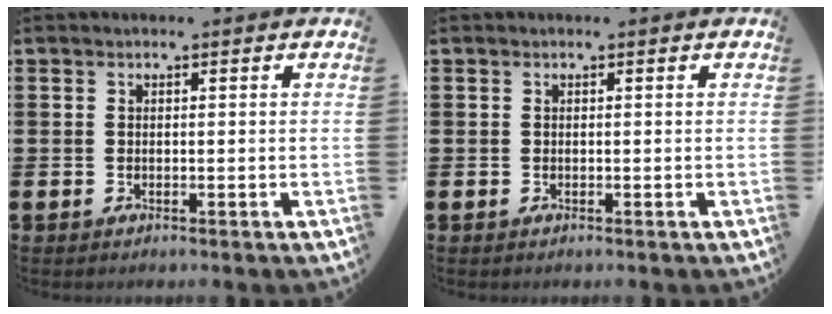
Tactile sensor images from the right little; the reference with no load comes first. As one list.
[{"total": 0.0}]